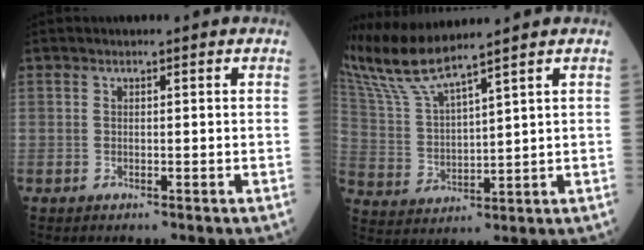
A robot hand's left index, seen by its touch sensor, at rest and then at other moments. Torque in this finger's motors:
{"motor_torque": [0.34, -0.41, 0.25, 0.07]}